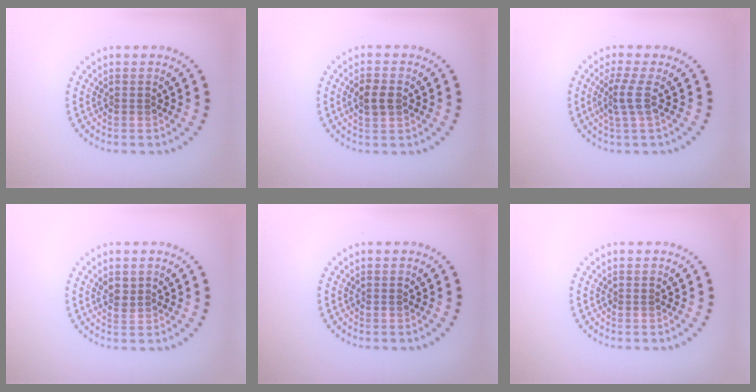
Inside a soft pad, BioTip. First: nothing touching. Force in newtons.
{"total": 2.3, "press": 2.3, "slide": 0.1}
{"total": 2.2, "press": 1.6, "slide": 1.5}
{"total": 1.5, "press": 1.3, "slide": 0.9}
{"total": 0.0}
{"total": 0.0}